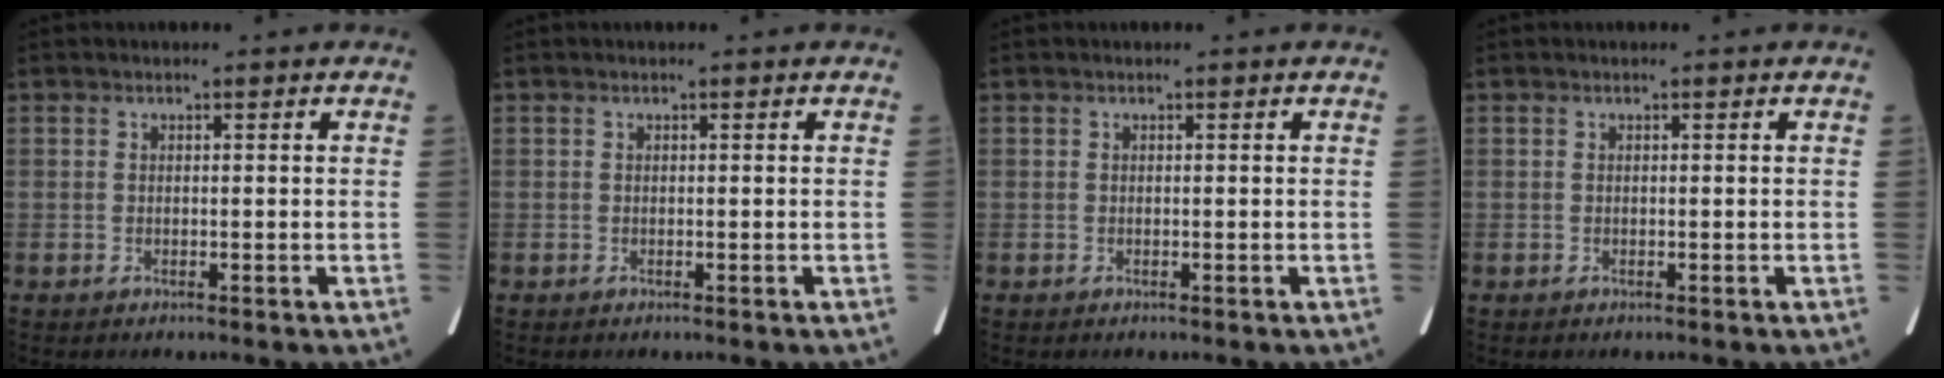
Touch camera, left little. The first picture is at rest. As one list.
[{"total": 0.0}, {"total": 0.0}, {"total": 0.0}]